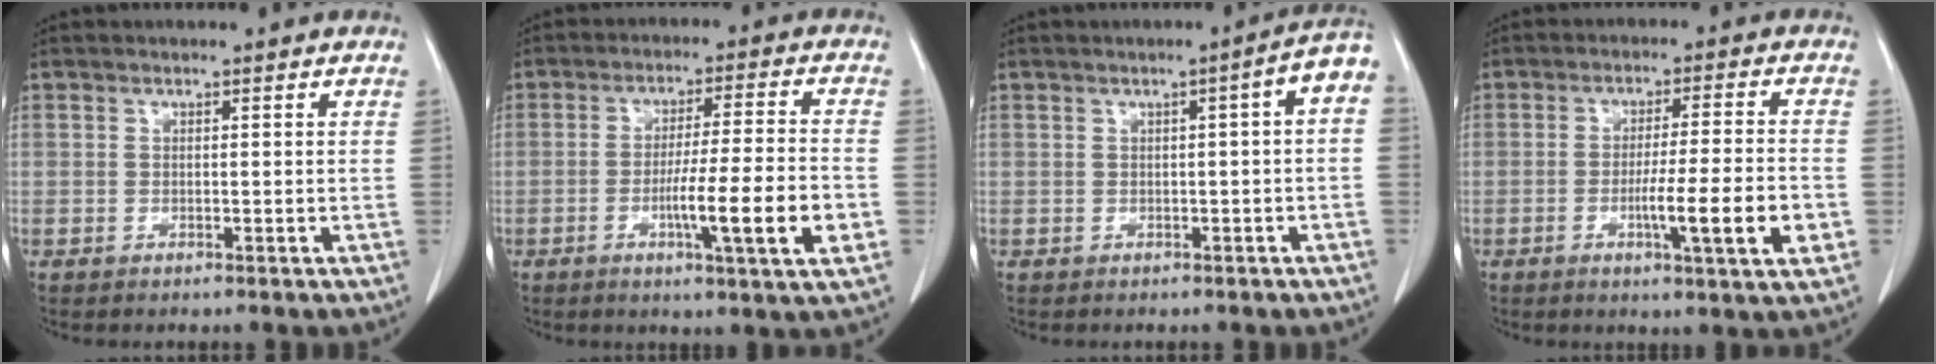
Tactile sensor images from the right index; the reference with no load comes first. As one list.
[{"total": 11.9, "force": [-3.5, -0.4, 11.4], "torque": [-0.185, -0.012, -0.061]}, {"total": 4.3, "force": [0.3, 0.3, 4.3], "torque": [-0.050, 0.013, 0.001]}, {"total": 10.4, "force": [-3.0, -0.2, 9.9], "torque": [-0.154, -0.015, -0.050]}]